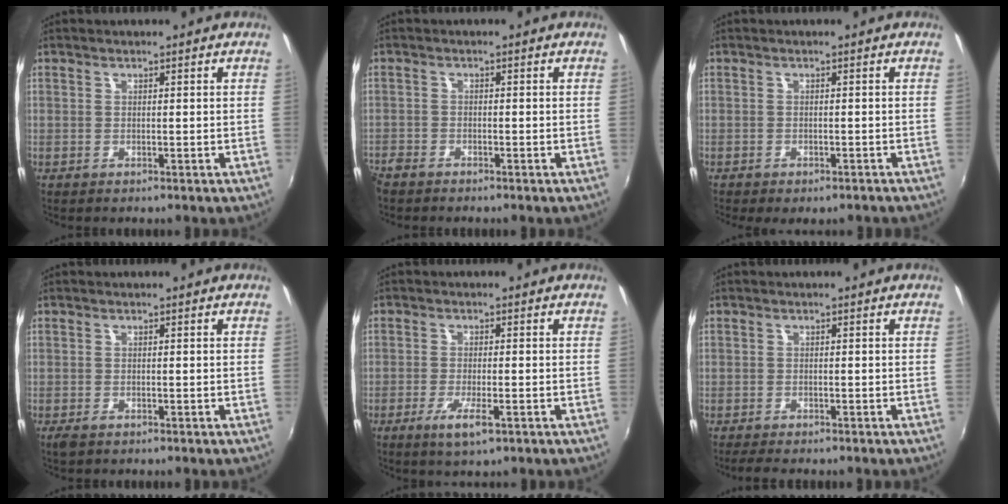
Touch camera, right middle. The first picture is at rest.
{"total": 3.0, "force": [-2.7, 1.1, 0.8], "torque": [-0.027, -0.012, -0.055]}
{"total": 3.9, "force": [-3.0, 1.5, 2.1], "torque": [-0.044, -0.020, -0.039]}
{"total": 1.5, "force": [-1.0, 0.7, 0.9], "torque": [-0.019, -0.006, -0.018]}
{"total": 5.1, "force": [-2.5, 1.0, 4.3], "torque": [-0.091, -0.014, -0.046]}
{"total": 2.8, "force": [-2.4, 0.8, 1.3], "torque": [-0.033, -0.014, -0.044]}